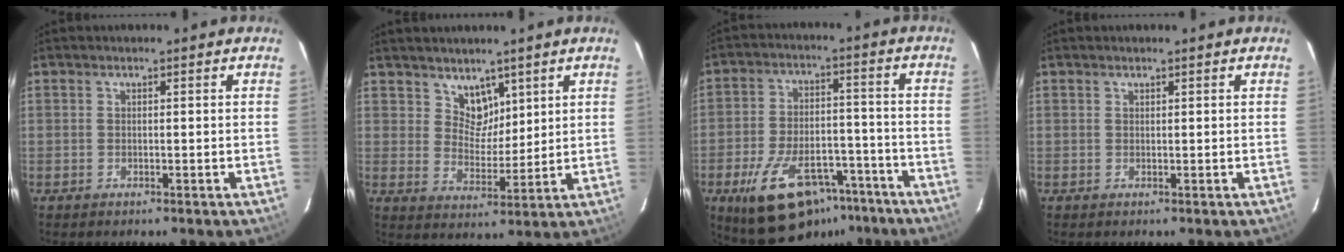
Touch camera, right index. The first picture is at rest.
{"total": 5.7, "force": [4.0, 3.8, 1.5], "torque": [-0.014, 0.002, 0.077]}
{"total": 18.9, "force": [-11.8, 9.6, 11.3], "torque": [-0.217, 0.002, -0.171]}
{"total": 0.0}